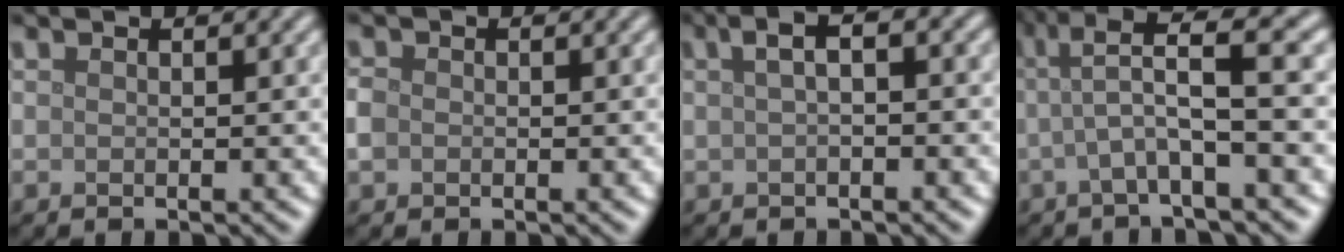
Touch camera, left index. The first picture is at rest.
{"total": 1.4, "force": [-0.2, 1.2, 0.6], "torque": [-0.009, 0.000, -0.011]}
{"total": 2.5, "force": [0.5, 0.8, 2.4], "torque": [-0.040, 0.012, 0.006]}
{"total": 5.7, "force": [0.9, 0.9, 5.6], "torque": [-0.103, 0.017, 0.010]}